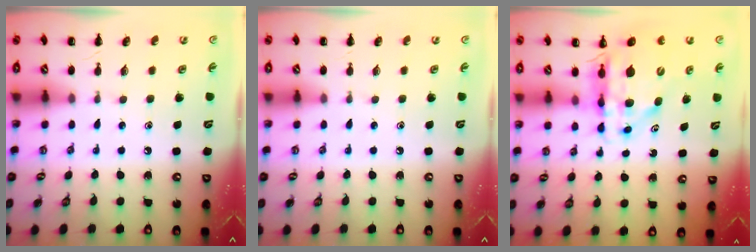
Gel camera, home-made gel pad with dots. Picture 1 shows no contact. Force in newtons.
{"total": 0.0}
{"total": 9.7, "press": 9.3, "slide": 2.8}